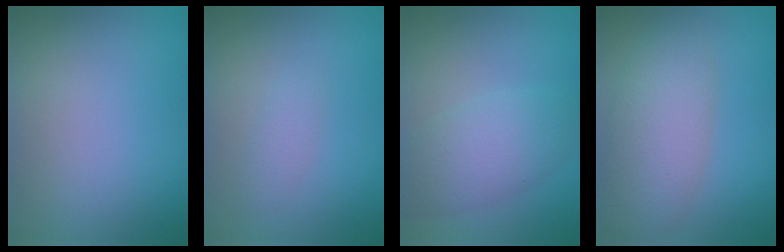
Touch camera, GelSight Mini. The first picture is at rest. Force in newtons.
{"total": 1.2, "press": 1.2, "slide": 0.1}
{"total": 4.5, "press": 4.5, "slide": 0.2}
{"total": 5.8, "press": 5.8, "slide": 0.1}